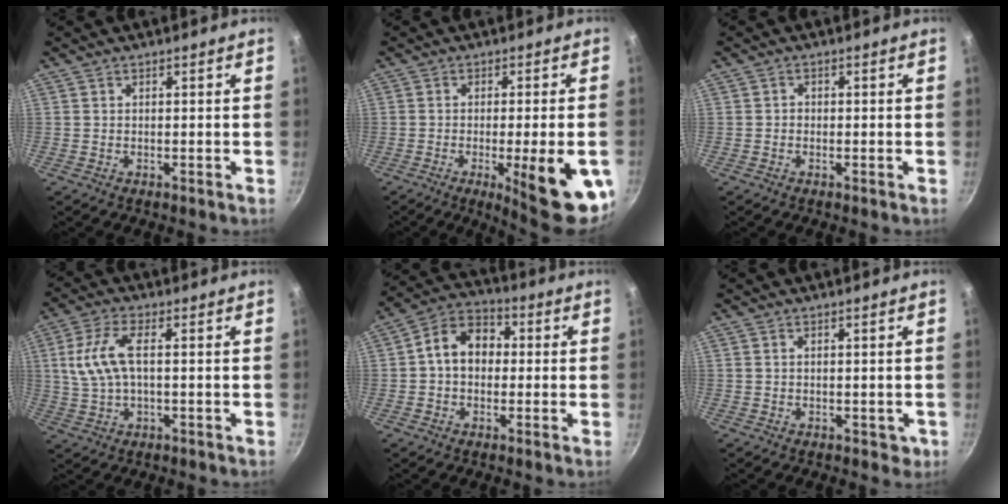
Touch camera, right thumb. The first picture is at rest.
{"total": 15.6, "force": [-5.0, 3.5, 14.4], "torque": [-0.164, 0.004, -0.060]}
{"total": 0.8, "force": [-0.4, 0.7, 0.2], "torque": [-0.001, 0.002, -0.008]}
{"total": 9.1, "force": [0.8, 4.0, 8.1], "torque": [-0.178, 0.011, 0.014]}
{"total": 9.7, "force": [0.4, 7.4, 6.3], "torque": [-0.067, 0.029, -0.013]}
{"total": 2.4, "force": [-0.1, 1.6, 1.8], "torque": [-0.015, 0.000, 0.002]}